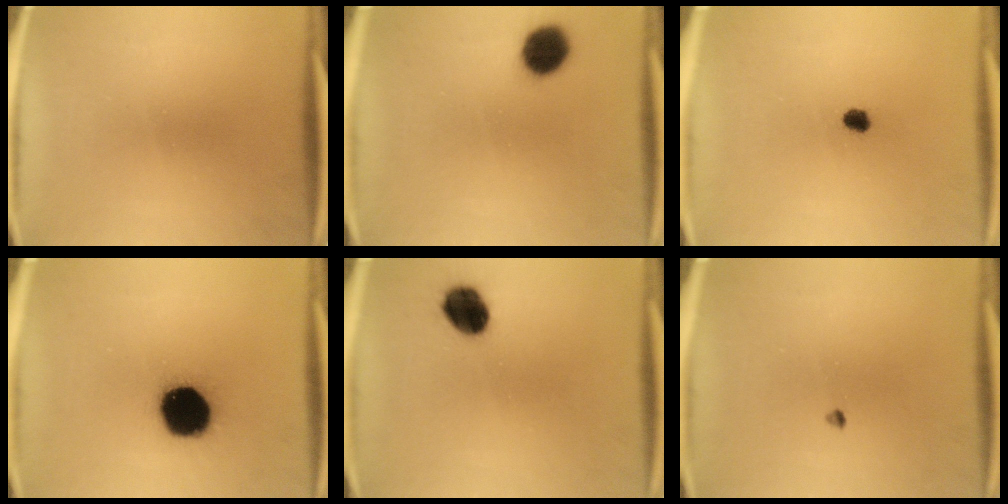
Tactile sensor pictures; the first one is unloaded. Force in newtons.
{"total": 8.1}
{"total": 2.1}
{"total": 19.2}
{"total": 8.5}
{"total": 0.7}